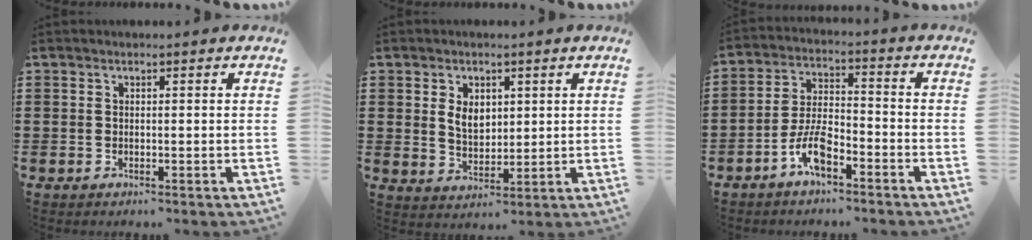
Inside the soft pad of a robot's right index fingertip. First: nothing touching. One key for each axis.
{"total": 4.4, "fx": 1.2, "fy": 3.0, "fz": 2.9, "tx": -0.058, "ty": 0.008, "tz": 0.019}
{"total": 6.7, "fx": -4.2, "fy": 2.3, "fz": 4.7, "tx": -0.110, "ty": 0.001, "tz": -0.083}